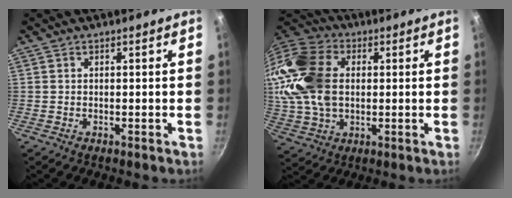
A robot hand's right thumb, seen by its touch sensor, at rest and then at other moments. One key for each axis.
{"total": 19.7, "fx": 2.3, "fy": 13.6, "fz": 14.1, "tx": -0.277, "ty": 0.018, "tz": 0.039}